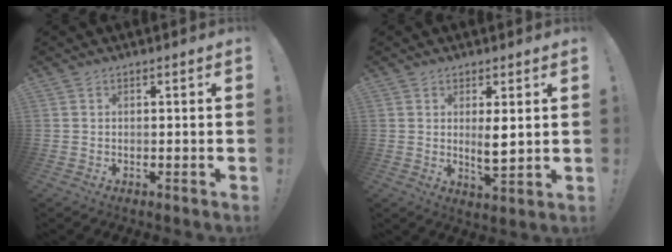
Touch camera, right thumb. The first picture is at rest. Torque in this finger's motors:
{"motor_torque": [-0.42, 0.52, 0.27, 0.34, 0.04]}